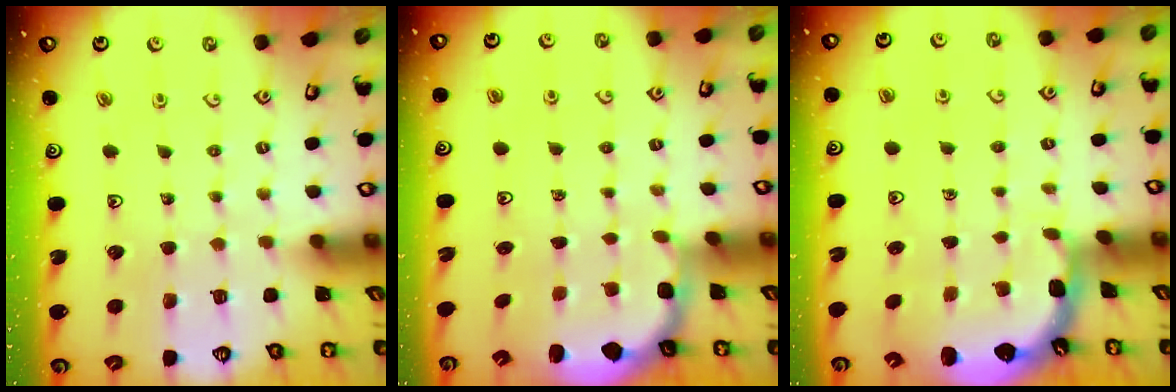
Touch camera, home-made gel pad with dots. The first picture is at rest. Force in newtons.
{"total": 3.2, "press": 2.3, "slide": 2.2}
{"total": 2.3, "press": 1.7, "slide": 1.6}